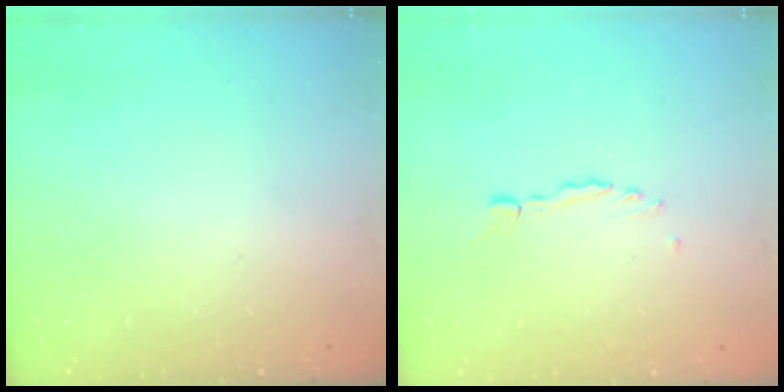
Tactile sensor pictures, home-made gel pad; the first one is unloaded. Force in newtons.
{"total": 0.0}